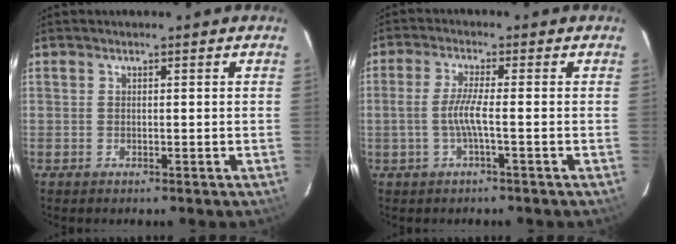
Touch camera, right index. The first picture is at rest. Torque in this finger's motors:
{"motor_torque": [0.71, -0.17, 0.38, 0.13]}